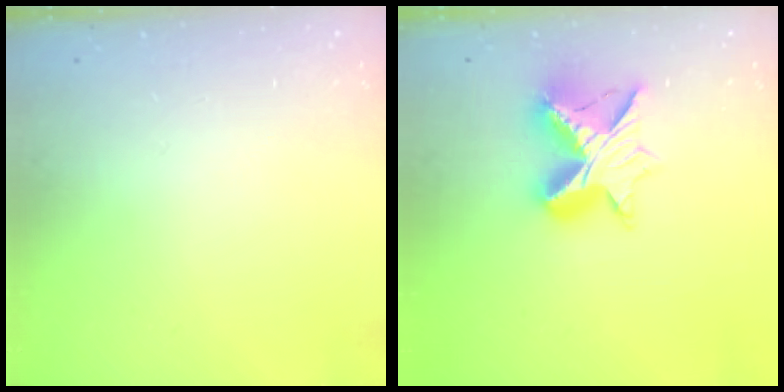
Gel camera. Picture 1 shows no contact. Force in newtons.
{"total": 12.0, "press": 12.0, "slide": 0.8}